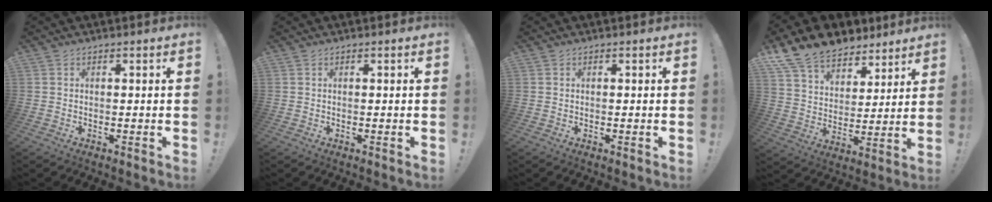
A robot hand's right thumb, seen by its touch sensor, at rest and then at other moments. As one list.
[{"total": 0.0}, {"total": 0.0}, {"total": 13.9, "force": [10.9, 7.8, 3.7], "torque": [-0.074, -0.080, 0.207]}]